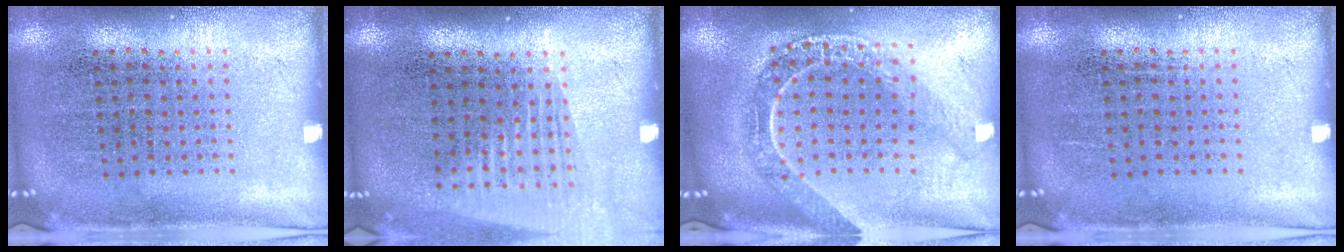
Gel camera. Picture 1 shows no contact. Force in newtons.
{"total": 1.4, "press": 1.2, "slide": 0.7}
{"total": 2.2, "press": 1.9, "slide": 1.1}
{"total": 0.0}